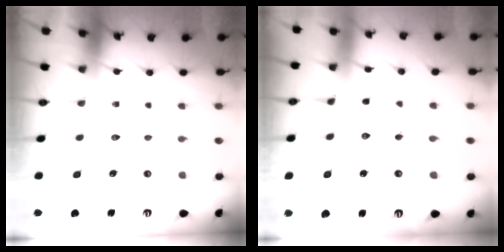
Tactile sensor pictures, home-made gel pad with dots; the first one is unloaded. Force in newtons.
{"total": 1.7, "press": 1.7, "slide": 0.2}